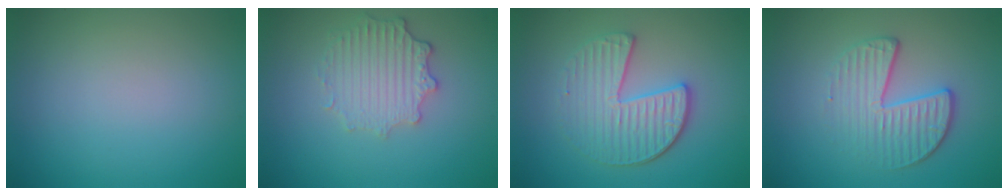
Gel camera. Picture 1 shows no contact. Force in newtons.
{"total": 3.5, "press": 2.8, "slide": 2.0}
{"total": 4.1, "press": 3.6, "slide": 1.8}
{"total": 3.9, "press": 3.0, "slide": 2.6}